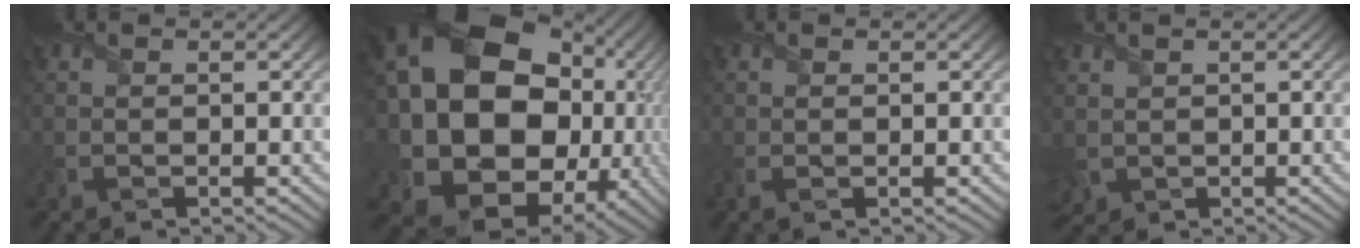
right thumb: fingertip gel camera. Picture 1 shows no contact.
{"total": 21.5, "force": [0.5, 16.8, 13.3], "torque": [-0.295, -0.070, 0.052]}
{"total": 0.9, "force": [0.0, 0.5, 0.7], "torque": [-0.018, 0.000, 0.001]}
{"total": 2.3, "force": [0.7, 2.1, 0.7], "torque": [-0.040, -0.003, 0.014]}